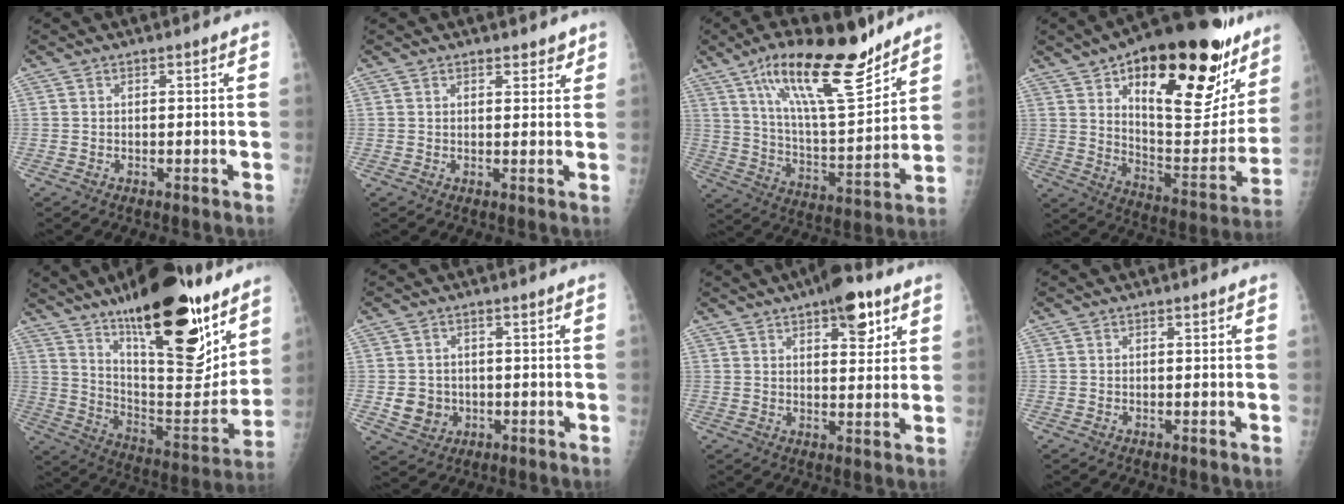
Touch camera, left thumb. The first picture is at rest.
{"total": 2.7, "force": [2.1, 1.3, 0.9], "torque": [0.010, -0.011, 0.023]}
{"total": 21.8, "force": [14.5, 6.0, 15.1], "torque": [-0.228, -0.070, 0.249]}
{"total": 33.6, "force": [17.5, 14.1, 25.0], "torque": [-0.325, -0.042, 0.268]}
{"total": 30.0, "force": [18.7, 10.0, 21.2], "torque": [-0.292, -0.085, 0.298]}
{"total": 5.1, "force": [-0.6, 4.7, 1.9], "torque": [-0.013, 0.004, 0.000]}
{"total": 8.8, "force": [4.9, 3.5, 6.4], "torque": [-0.068, -0.019, 0.065]}
{"total": 0.0}